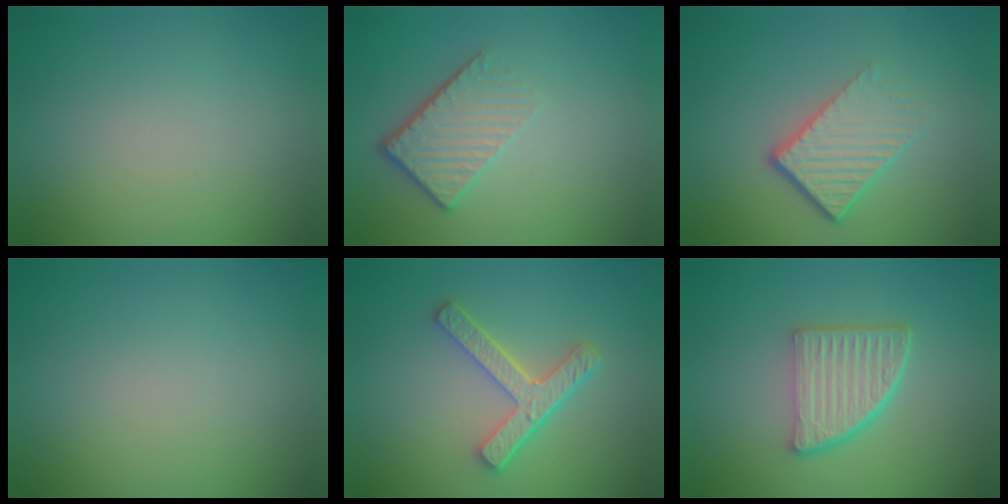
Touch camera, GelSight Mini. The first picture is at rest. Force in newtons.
{"total": 4.2, "press": 2.8, "slide": 3.1}
{"total": 4.7, "press": 2.9, "slide": 3.8}
{"total": 0.0}
{"total": 4.3, "press": 3.3, "slide": 2.8}
{"total": 5.2, "press": 3.7, "slide": 3.7}